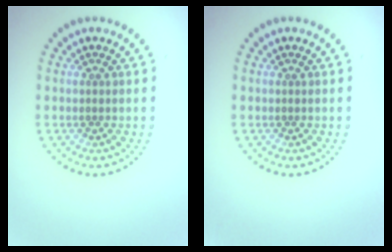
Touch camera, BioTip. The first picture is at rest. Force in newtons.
{"total": 0.0}